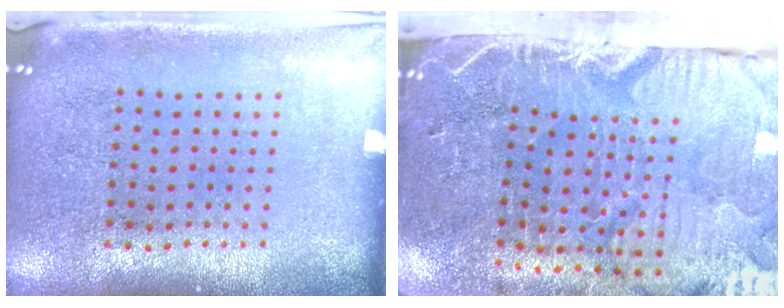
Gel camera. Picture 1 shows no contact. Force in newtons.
{"total": 5.4, "press": 4.5, "slide": 3.1}